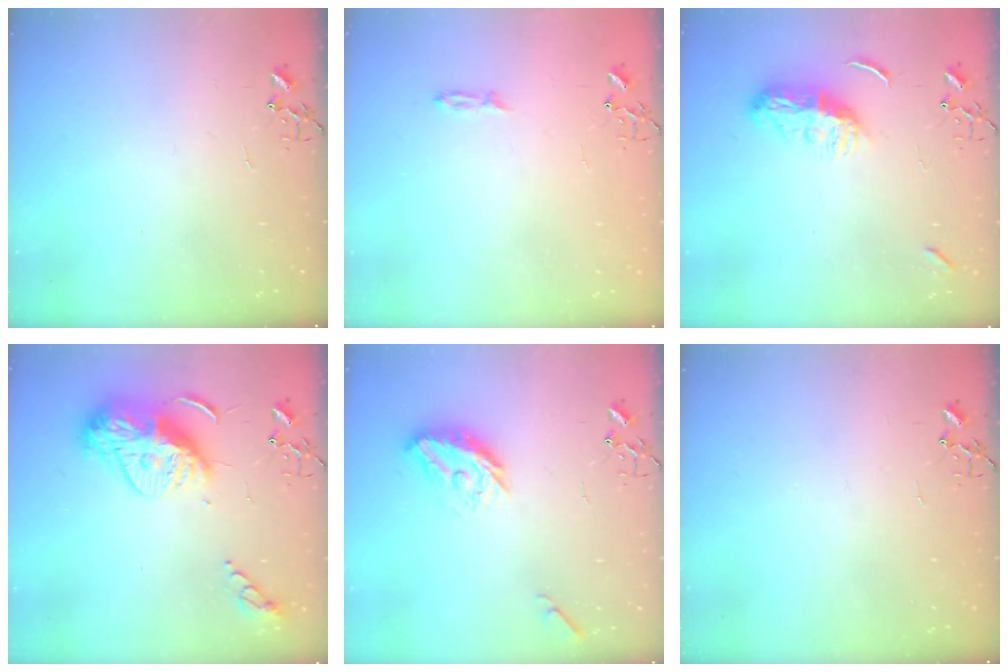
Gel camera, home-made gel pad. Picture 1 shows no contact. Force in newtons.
{"total": 3.4, "press": 3.3, "slide": 0.5}
{"total": 9.1, "press": 9.1, "slide": 0.8}
{"total": 16.7, "press": 16.7, "slide": 0.8}
{"total": 11.3, "press": 11.3, "slide": 0.6}
{"total": 0.0}